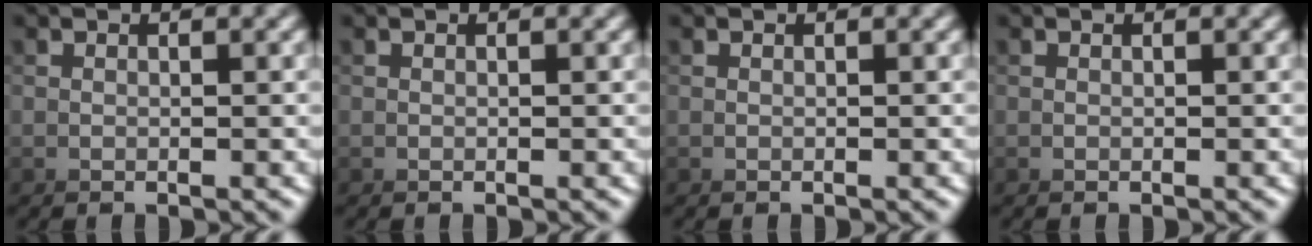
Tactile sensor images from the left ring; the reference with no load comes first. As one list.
[{"total": 0.0}, {"total": 0.0}, {"total": 0.0}]